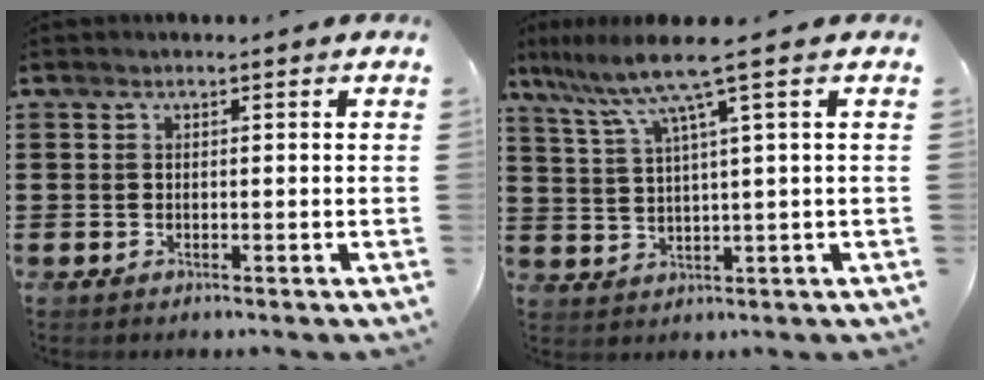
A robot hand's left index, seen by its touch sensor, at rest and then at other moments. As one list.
[{"total": 7.5, "force": [4.2, -0.4, 6.2], "torque": [-0.143, -0.018, 0.066]}]